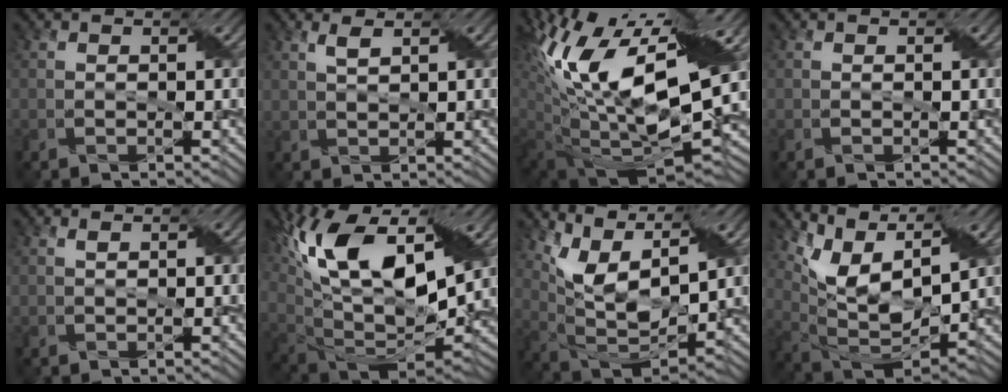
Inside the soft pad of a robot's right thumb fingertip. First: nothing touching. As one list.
[{"total": 1.7, "force": [1.1, 0.4, 1.3], "torque": [-0.037, 0.002, 0.024]}, {"total": 18.0, "force": [6.5, 8.3, 14.6], "torque": [-0.277, 0.009, 0.114]}, {"total": 0.0}, {"total": 0.6, "force": [0.5, 0.2, 0.4], "torque": [-0.015, 0.003, 0.010]}, {"total": 19.7, "force": [8.2, 9.0, 15.5], "torque": [-0.318, 0.029, 0.138]}, {"total": 10.9, "force": [5.5, 4.7, 8.1], "torque": [-0.182, 0.002, 0.107]}, {"total": 12.6, "force": [6.2, 5.7, 9.4], "torque": [-0.211, 0.011, 0.117]}]